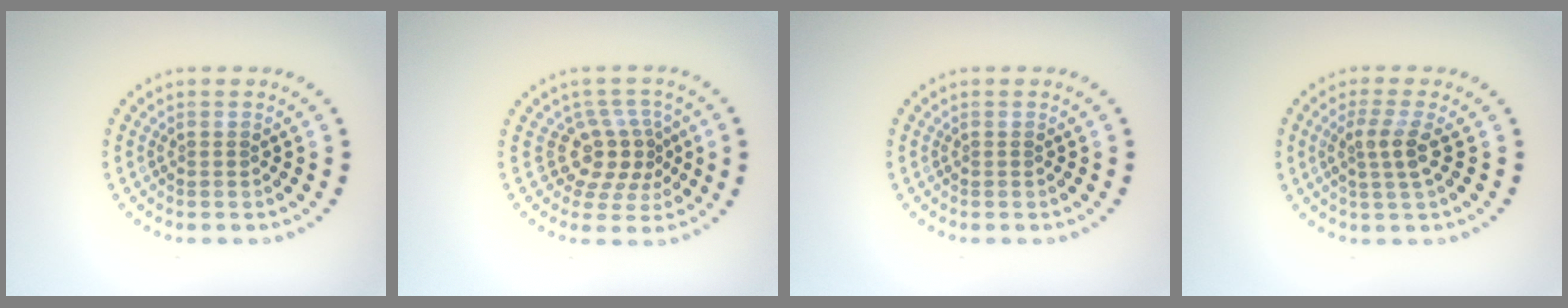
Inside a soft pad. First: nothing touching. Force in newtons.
{"total": 3.7, "press": 2.7, "slide": 2.4}
{"total": 0.0}
{"total": 2.5, "press": 2.1, "slide": 1.4}